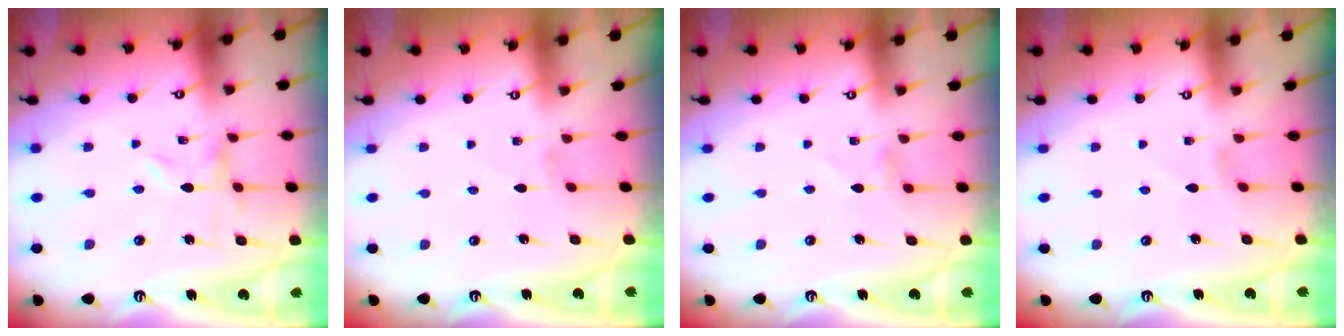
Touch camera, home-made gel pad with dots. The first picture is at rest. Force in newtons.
{"total": 1.3, "press": 1.3, "slide": 0.1}
{"total": 0.0}
{"total": 0.0}